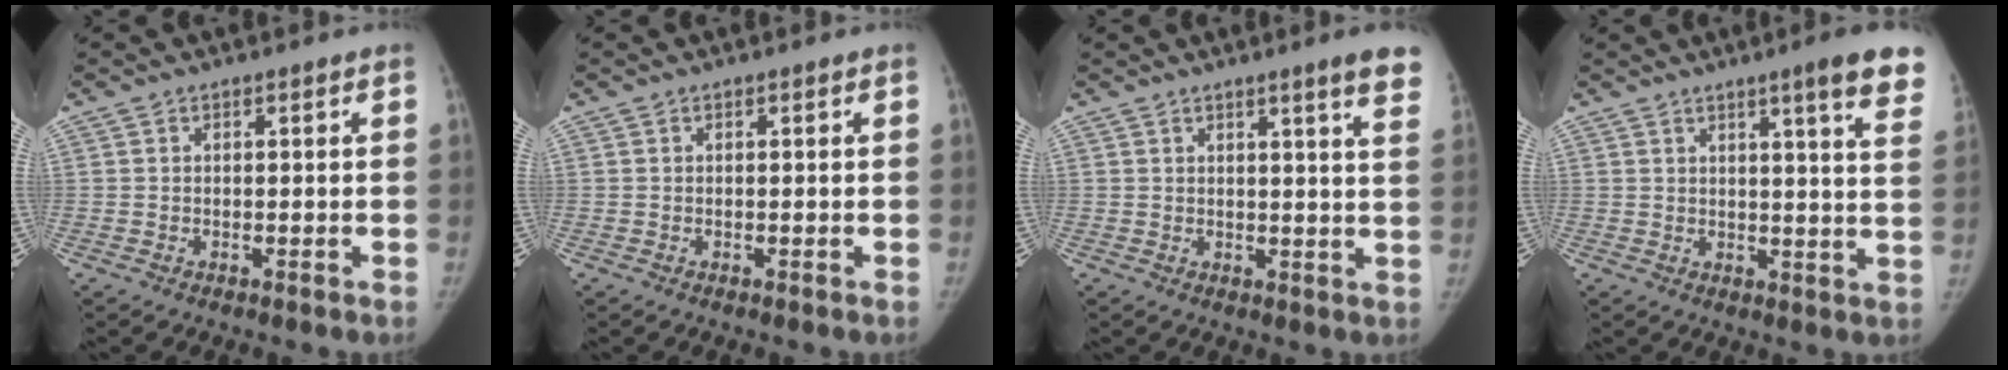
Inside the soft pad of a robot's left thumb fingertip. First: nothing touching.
{"total": 0.0}
{"total": 8.3, "force": [5.8, 0.0, 5.9], "torque": [-0.061, -0.023, 0.055]}
{"total": 11.5, "force": [7.8, 0.5, 8.3], "torque": [-0.090, -0.034, 0.079]}